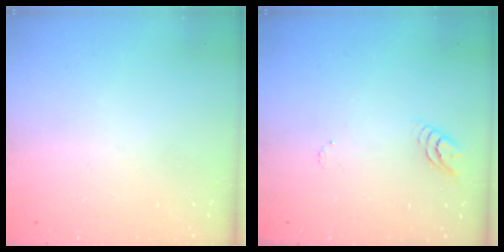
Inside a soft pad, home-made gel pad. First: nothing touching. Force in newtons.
{"total": 3.5, "press": 3.4, "slide": 0.3}